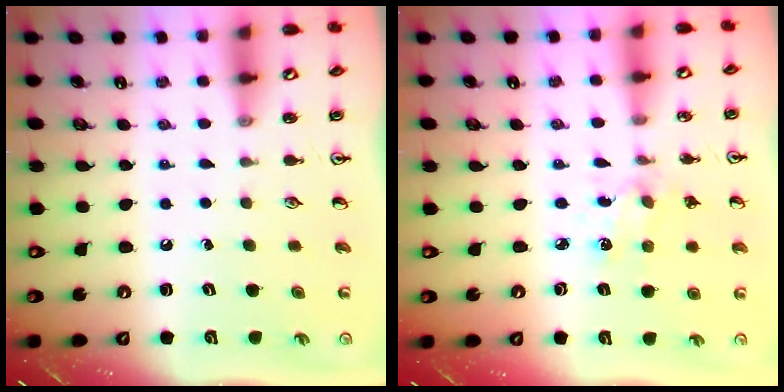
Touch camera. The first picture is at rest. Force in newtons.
{"total": 2.4, "press": 2.4, "slide": 0.6}